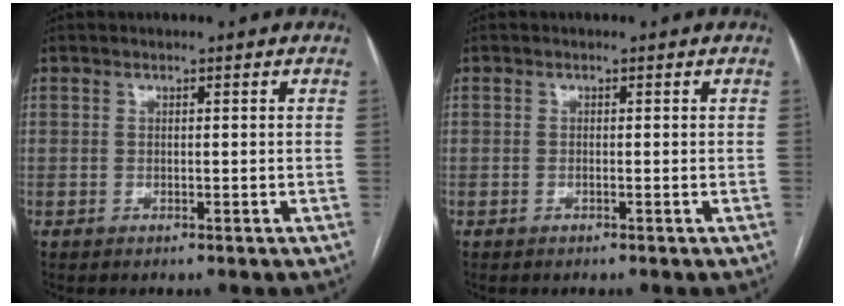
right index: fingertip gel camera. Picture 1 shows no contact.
{"total": 0.0}